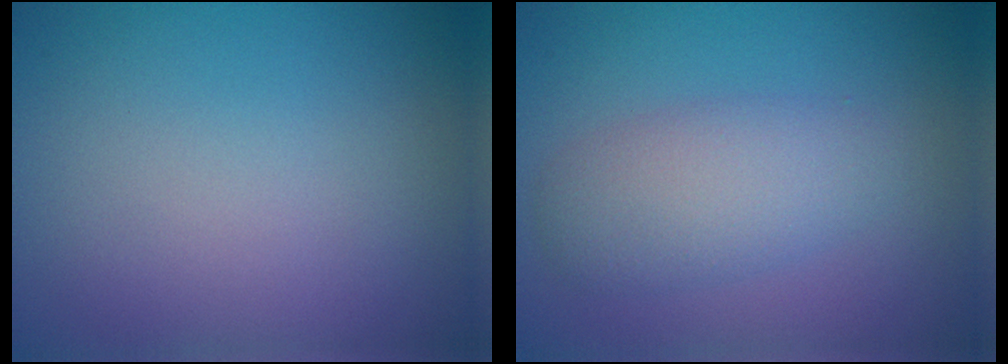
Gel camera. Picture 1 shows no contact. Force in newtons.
{"total": 2.2, "press": 2.2, "slide": 0.2}